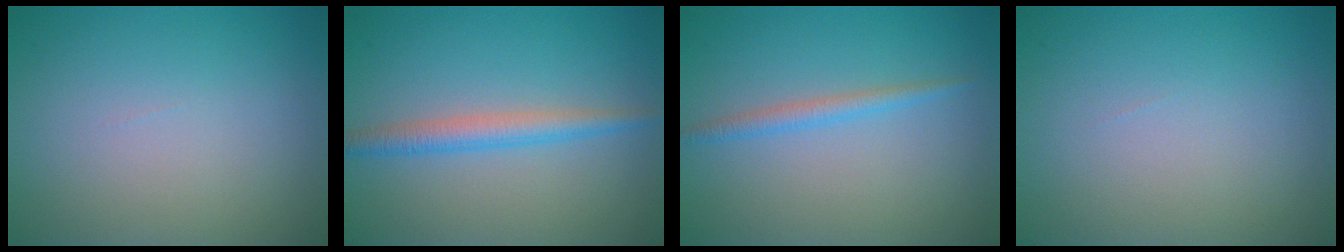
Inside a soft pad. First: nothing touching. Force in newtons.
{"total": 2.7, "press": 2.7, "slide": 0.1}
{"total": 1.6, "press": 1.6, "slide": 0.0}
{"total": 0.0}